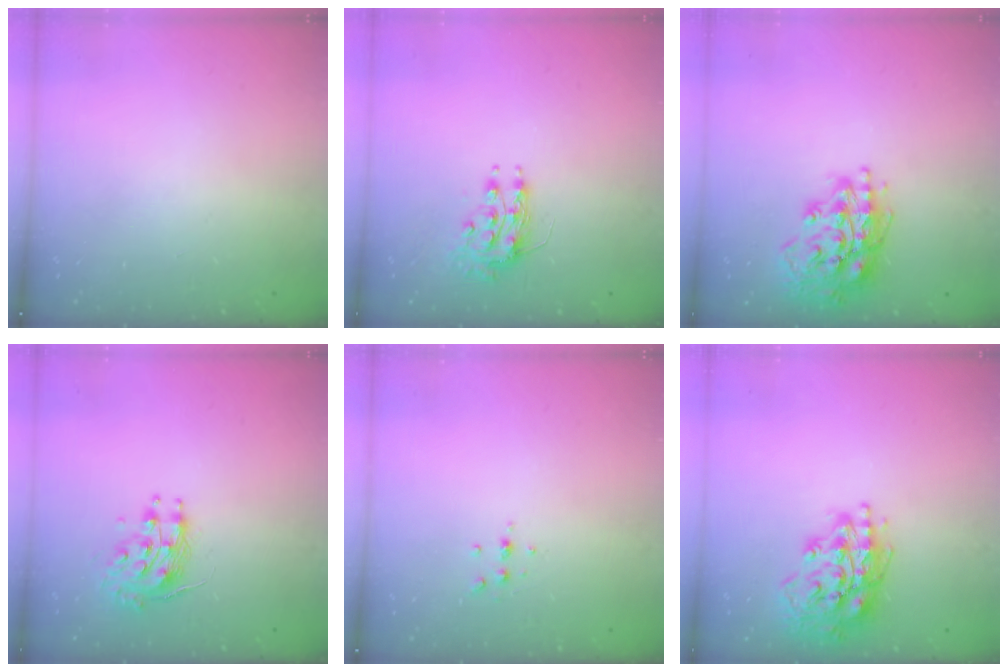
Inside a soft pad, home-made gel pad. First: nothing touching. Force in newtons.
{"total": 8.5, "press": 8.5, "slide": 0.6}
{"total": 17.5, "press": 17.5, "slide": 0.9}
{"total": 9.3, "press": 9.3, "slide": 0.5}
{"total": 6.1, "press": 6.1, "slide": 0.7}
{"total": 17.5, "press": 17.5, "slide": 0.9}